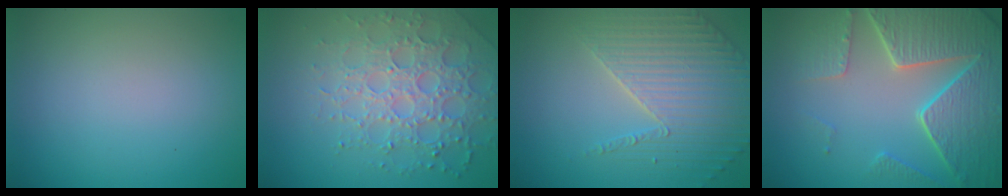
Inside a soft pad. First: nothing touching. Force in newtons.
{"total": 4.9, "press": 4.7, "slide": 1.3}
{"total": 3.9, "press": 3.9, "slide": 0.3}
{"total": 7.9, "press": 6.0, "slide": 5.1}